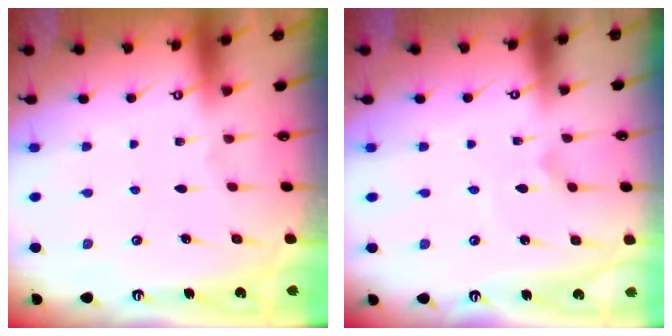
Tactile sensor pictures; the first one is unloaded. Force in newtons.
{"total": 2.4, "press": 2.4, "slide": 0.2}